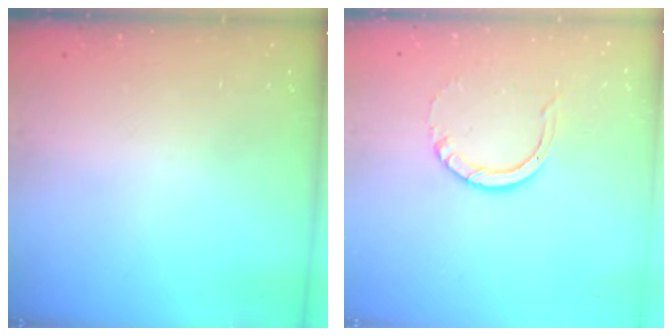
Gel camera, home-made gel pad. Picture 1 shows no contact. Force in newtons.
{"total": 4.7, "press": 4.7, "slide": 0.4}